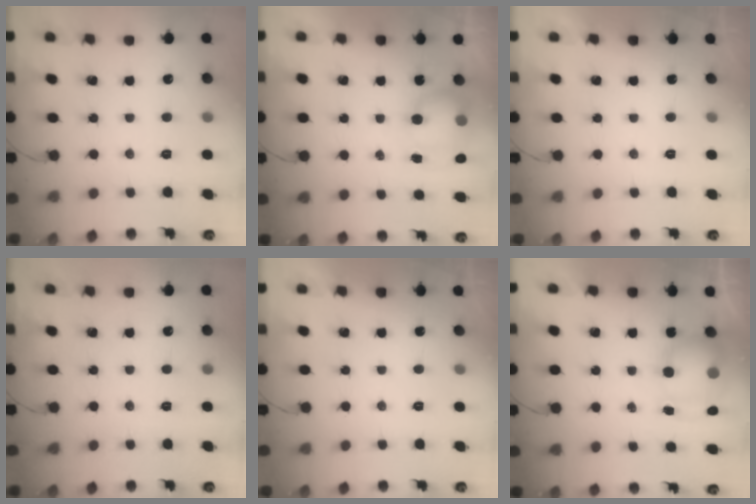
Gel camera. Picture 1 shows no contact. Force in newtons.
{"total": 7.5, "press": 7.4, "slide": 1.1}
{"total": 0.0}
{"total": 0.0}
{"total": 0.0}
{"total": 11.3, "press": 8.5, "slide": 7.5}